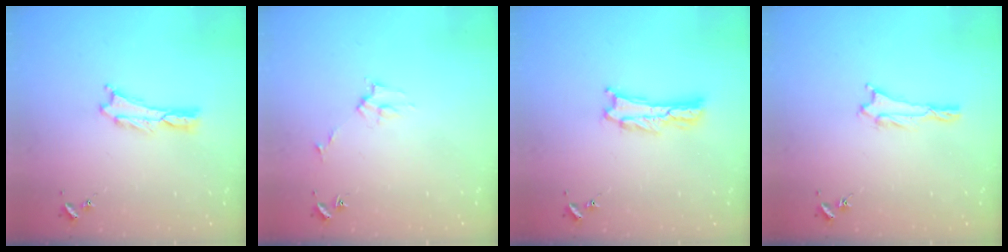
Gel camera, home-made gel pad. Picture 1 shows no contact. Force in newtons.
{"total": 2.7, "press": 2.7, "slide": 0.3}
{"total": 1.6, "press": 1.6, "slide": 0.2}
{"total": 1.0, "press": 1.0, "slide": 0.1}